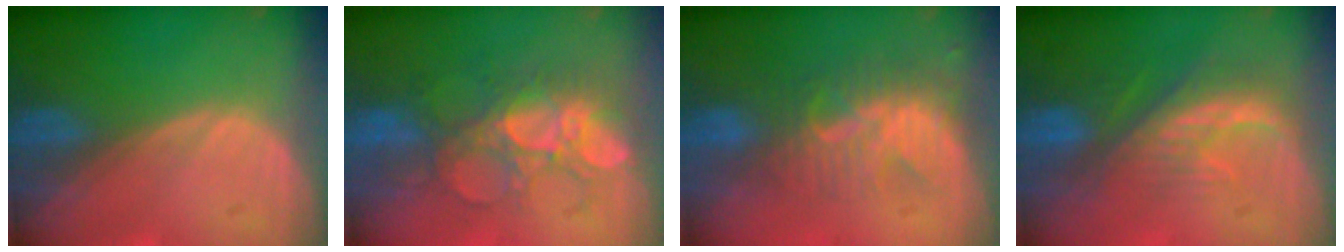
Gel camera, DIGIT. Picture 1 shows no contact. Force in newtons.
{"total": 8.6, "press": 8.3, "slide": 2.1}
{"total": 8.6, "press": 7.6, "slide": 4.1}
{"total": 8.1, "press": 7.3, "slide": 3.5}